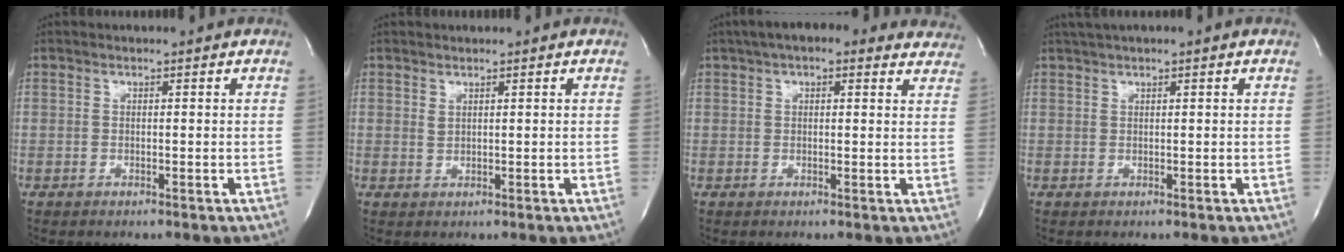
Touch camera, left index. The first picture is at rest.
{"total": 0.8, "force": [0.7, 0.3, 0.3], "torque": [-0.011, -0.008, 0.018]}
{"total": 13.7, "force": [11.2, 4.5, 6.5], "torque": [-0.073, 0.040, 0.130]}
{"total": 2.8, "force": [2.3, -0.2, 1.6], "torque": [-0.025, 0.027, 0.042]}